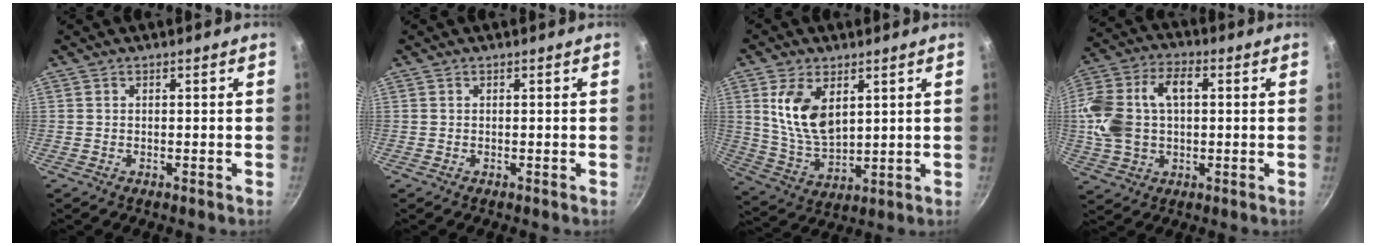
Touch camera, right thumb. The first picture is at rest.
{"total": 0.0}
{"total": 11.7, "force": [3.8, 6.8, 8.7], "torque": [-0.153, -0.028, 0.085]}
{"total": 16.4, "force": [1.5, 10.9, 12.2], "torque": [-0.239, 0.034, 0.023]}